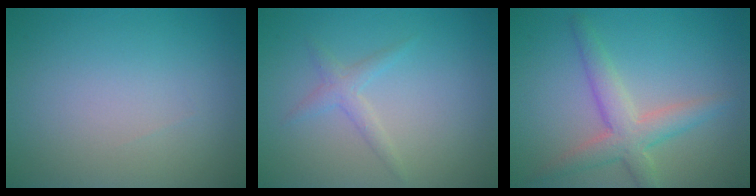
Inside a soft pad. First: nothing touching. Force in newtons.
{"total": 1.4, "press": 1.4, "slide": 0.1}
{"total": 3.8, "press": 3.8, "slide": 0.2}